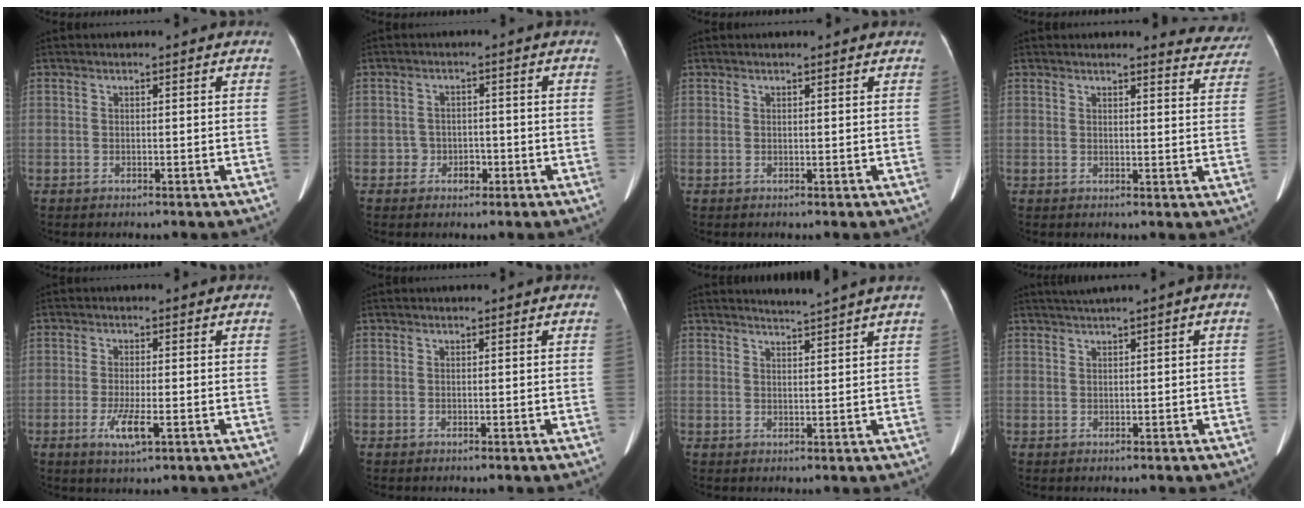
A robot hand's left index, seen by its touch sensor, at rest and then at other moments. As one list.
[{"total": 2.3, "force": [-1.2, 1.9, 0.5], "torque": [-0.006, 0.006, -0.018]}, {"total": 2.0, "force": [1.9, 0.2, 0.7], "torque": [-0.015, 0.009, 0.018]}, {"total": 6.2, "force": [6.2, 0.8, 0.5], "torque": [0.006, -0.029, 0.043]}, {"total": 4.2, "force": [-1.7, 0.7, 3.8], "torque": [-0.080, -0.010, -0.028]}, {"total": 0.0}, {"total": 3.6, "force": [3.2, -1.5, 0.6], "torque": [-0.015, -0.011, 0.046]}, {"total": 3.7, "force": [2.5, -0.9, 2.5], "torque": [-0.048, 0.011, 0.048]}]